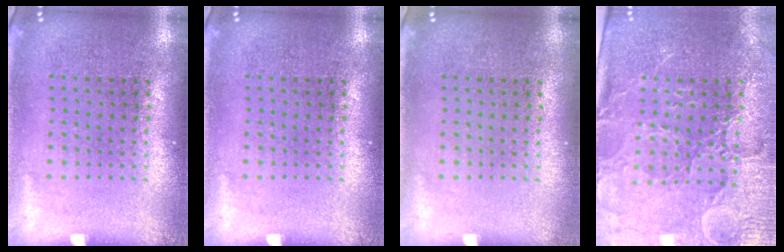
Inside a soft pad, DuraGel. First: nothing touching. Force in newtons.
{"total": 0.0}
{"total": 0.0}
{"total": 3.5, "press": 3.3, "slide": 1.1}